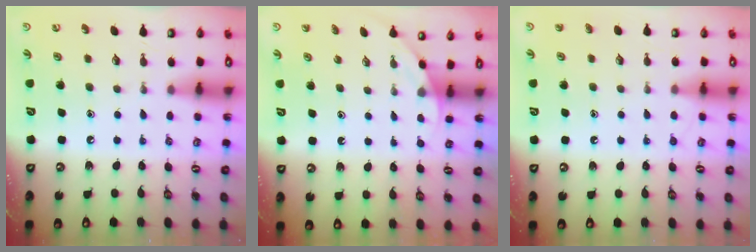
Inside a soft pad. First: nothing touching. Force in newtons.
{"total": 2.6, "press": 2.6, "slide": 0.1}
{"total": 5.9, "press": 5.9, "slide": 0.6}